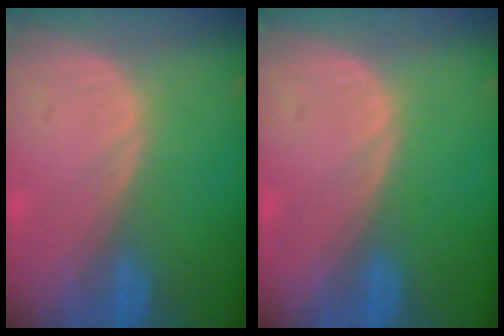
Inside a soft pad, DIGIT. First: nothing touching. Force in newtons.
{"total": 0.0}